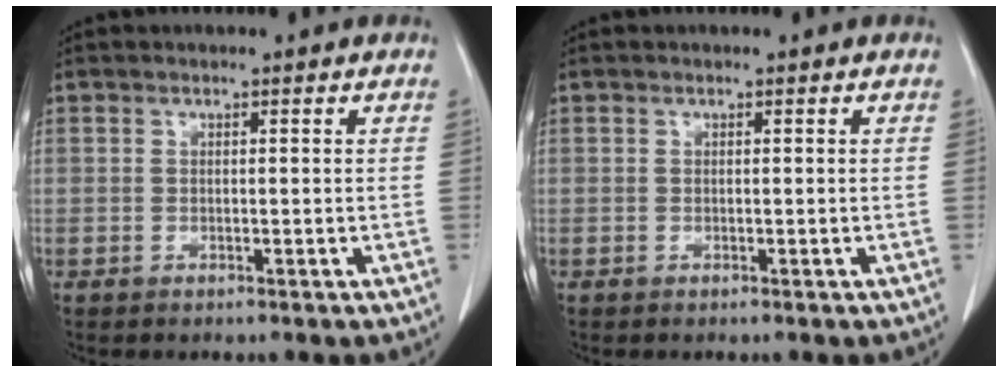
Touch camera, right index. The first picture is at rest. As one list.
[{"total": 0.0}]